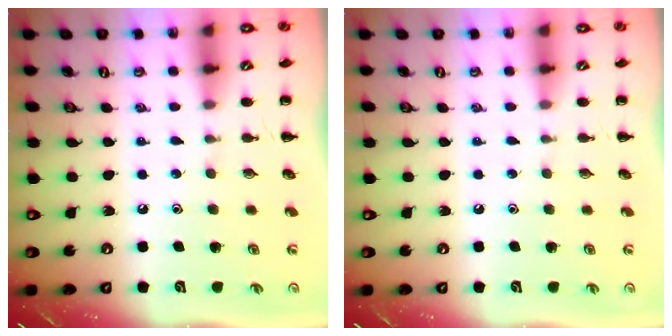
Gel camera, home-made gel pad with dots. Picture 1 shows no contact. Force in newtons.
{"total": 0.0}